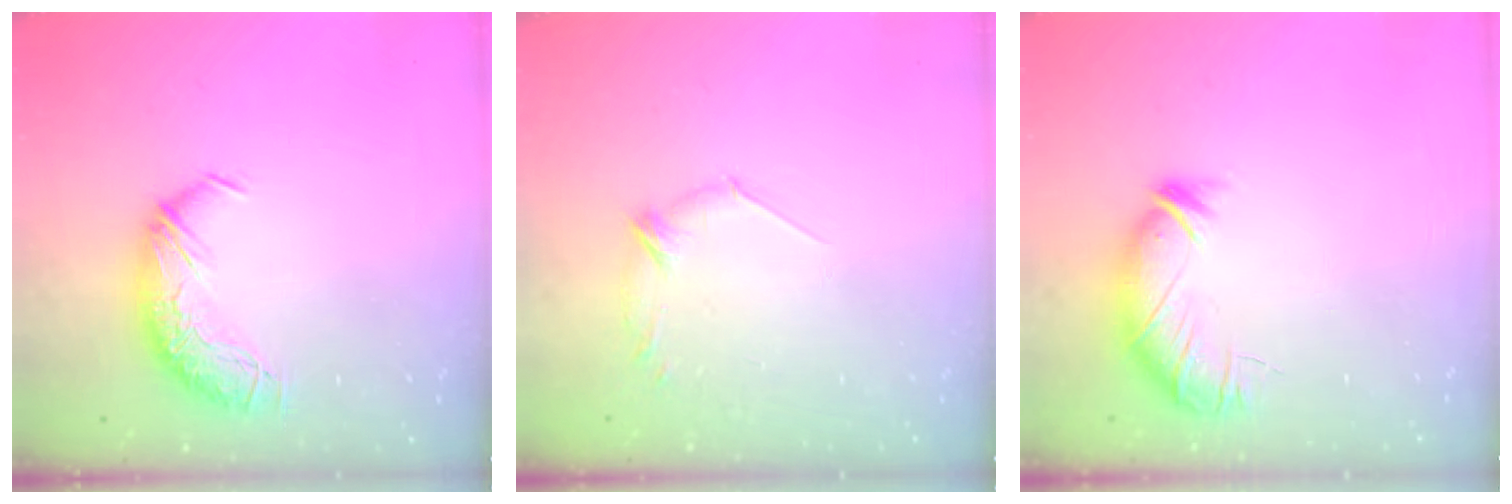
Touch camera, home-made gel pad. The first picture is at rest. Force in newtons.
{"total": 7.3, "press": 7.3, "slide": 0.5}
{"total": 3.6, "press": 3.5, "slide": 0.8}